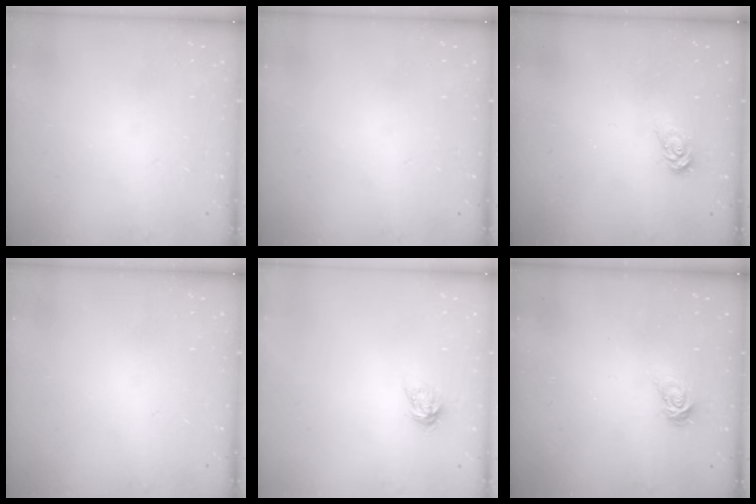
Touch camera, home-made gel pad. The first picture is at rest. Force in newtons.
{"total": 0.0}
{"total": 3.1, "press": 3.1, "slide": 0.3}
{"total": 0.0}
{"total": 4.0, "press": 4.0, "slide": 0.5}
{"total": 4.1, "press": 4.1, "slide": 0.5}